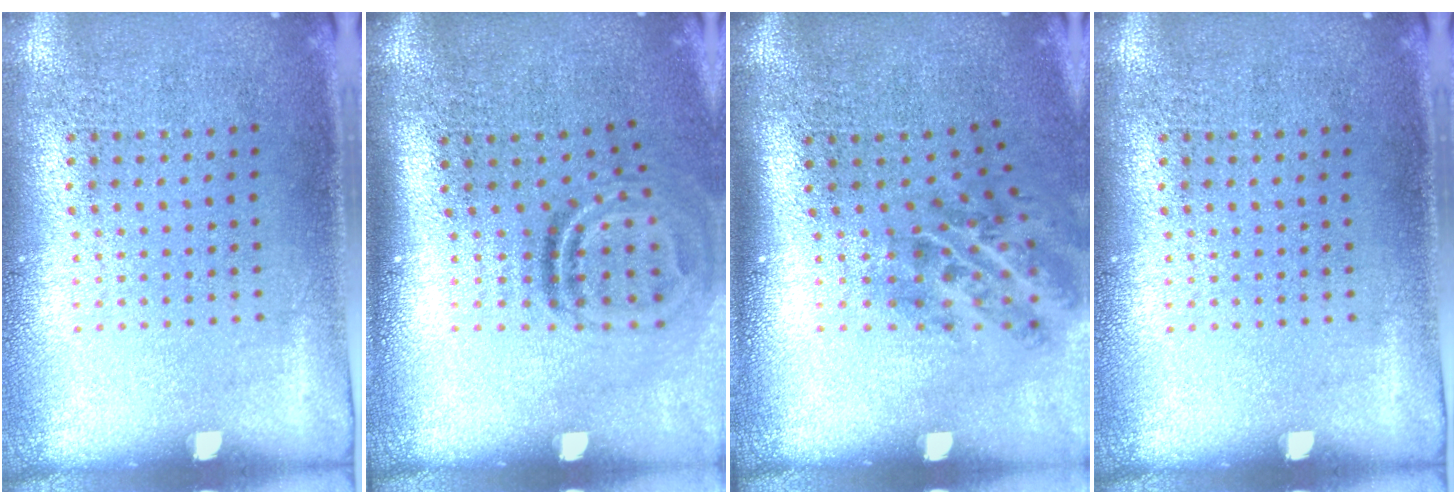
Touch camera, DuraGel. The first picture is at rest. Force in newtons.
{"total": 1.9, "press": 1.1, "slide": 1.6}
{"total": 2.1, "press": 1.3, "slide": 1.7}
{"total": 0.0}